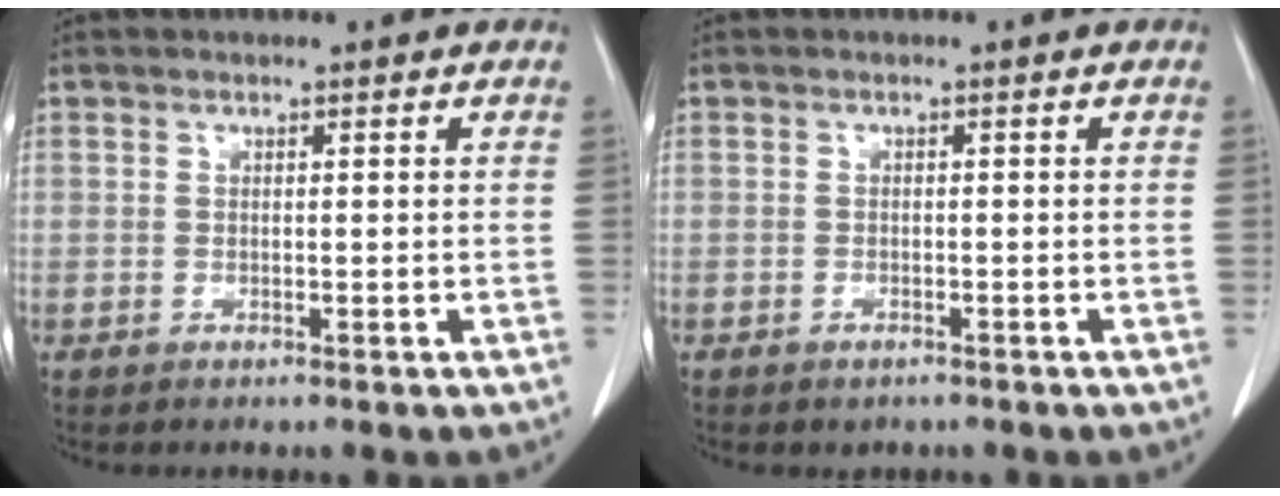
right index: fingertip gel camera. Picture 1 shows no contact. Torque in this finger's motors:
{"motor_torque": [0.24, -0.32, 0.04, 0.00]}